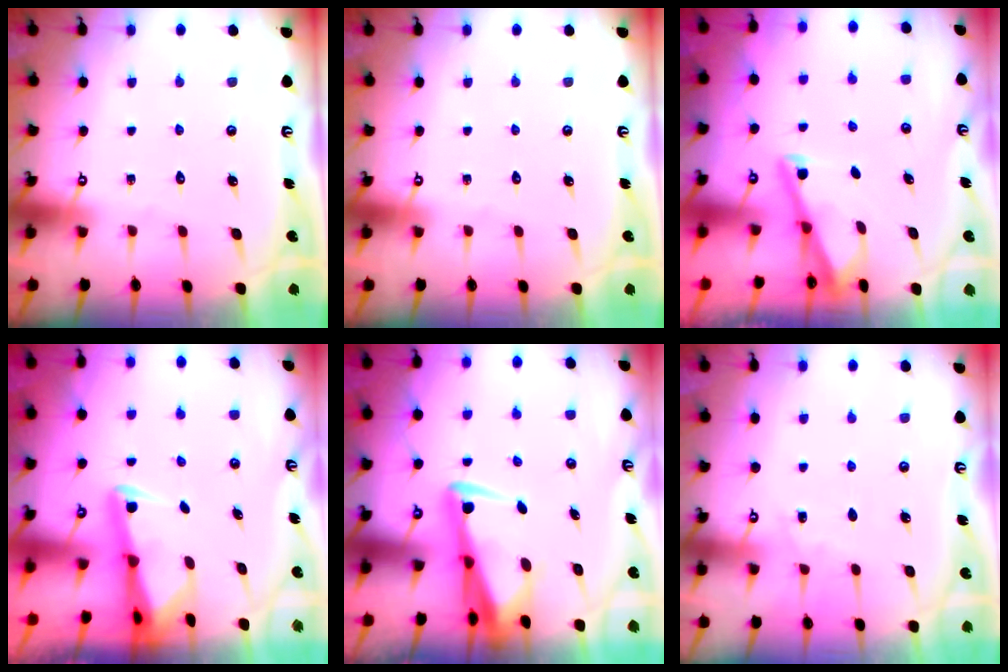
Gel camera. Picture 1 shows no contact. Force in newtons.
{"total": 0.0}
{"total": 2.9, "press": 2.9, "slide": 0.2}
{"total": 2.3, "press": 2.2, "slide": 0.5}
{"total": 4.0, "press": 3.8, "slide": 1.1}
{"total": 2.7, "press": 2.7, "slide": 0.4}